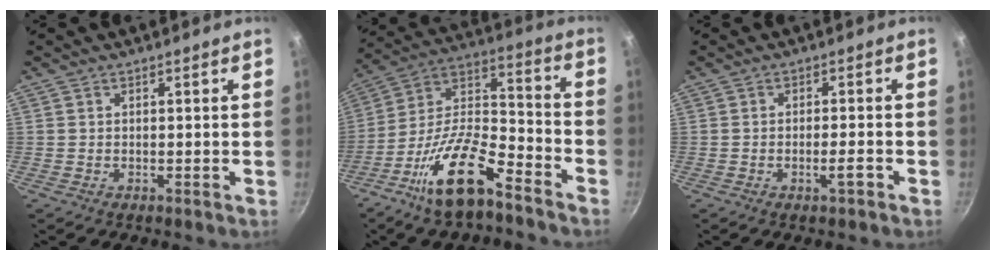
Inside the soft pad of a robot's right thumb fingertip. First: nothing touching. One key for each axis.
{"total": 18.1, "fx": -11.0, "fy": 6.5, "fz": 12.8, "tx": -0.219, "ty": 0.078, "tz": -0.214}
{"total": 2.8, "fx": -1.4, "fy": 0.5, "fz": 2.4, "tx": -0.040, "ty": 0.010, "tz": -0.024}